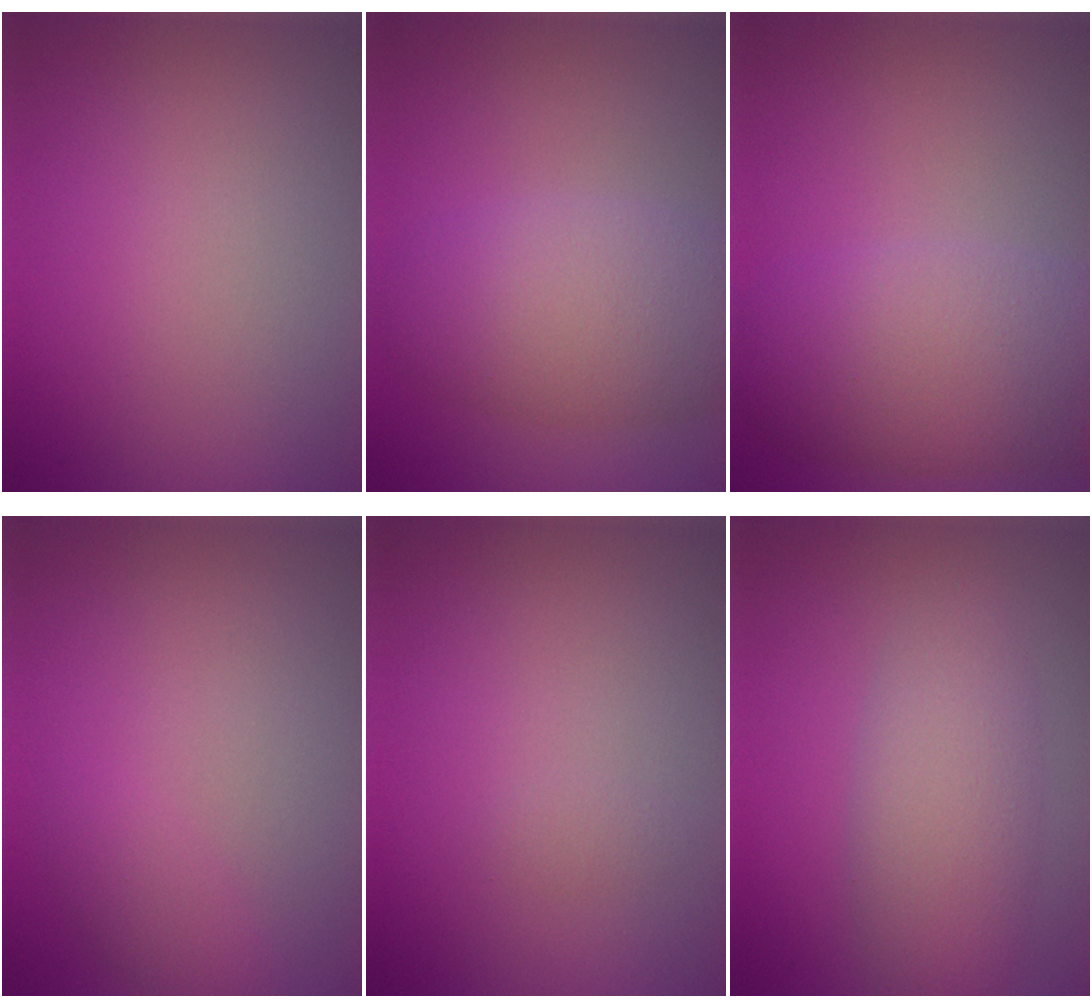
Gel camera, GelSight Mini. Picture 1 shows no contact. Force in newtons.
{"total": 6.2, "press": 6.2, "slide": 0.0}
{"total": 6.9, "press": 6.9, "slide": 0.1}
{"total": 1.3, "press": 1.3, "slide": 0.1}
{"total": 0.5, "press": 0.5, "slide": 0.1}
{"total": 4.5, "press": 4.5, "slide": 0.2}